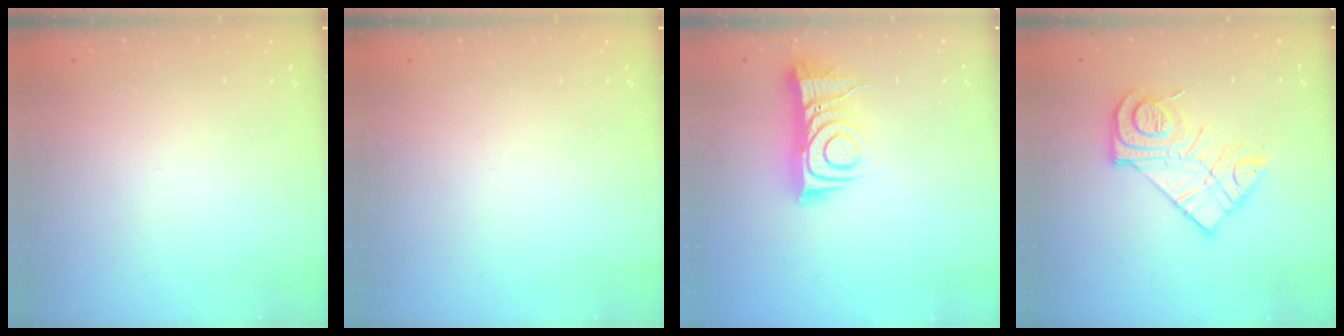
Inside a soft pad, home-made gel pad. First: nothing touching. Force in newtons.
{"total": 0.0}
{"total": 12.0, "press": 12.0, "slide": 1.1}
{"total": 16.3, "press": 16.2, "slide": 1.1}